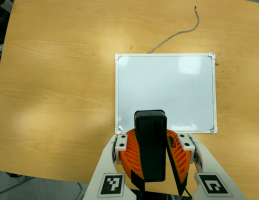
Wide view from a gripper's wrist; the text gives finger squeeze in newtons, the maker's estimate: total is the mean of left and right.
{"total": 13.1, "left": 12.4, "right": 13.7}